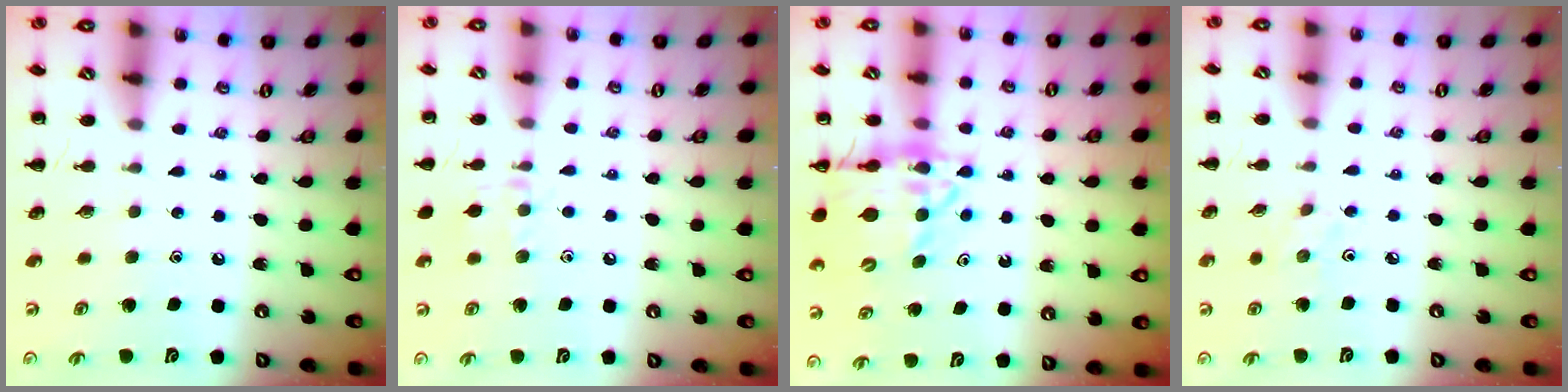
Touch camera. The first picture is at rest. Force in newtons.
{"total": 8.0, "press": 7.9, "slide": 1.3}
{"total": 14.6, "press": 14.1, "slide": 3.8}
{"total": 2.4, "press": 2.3, "slide": 0.8}